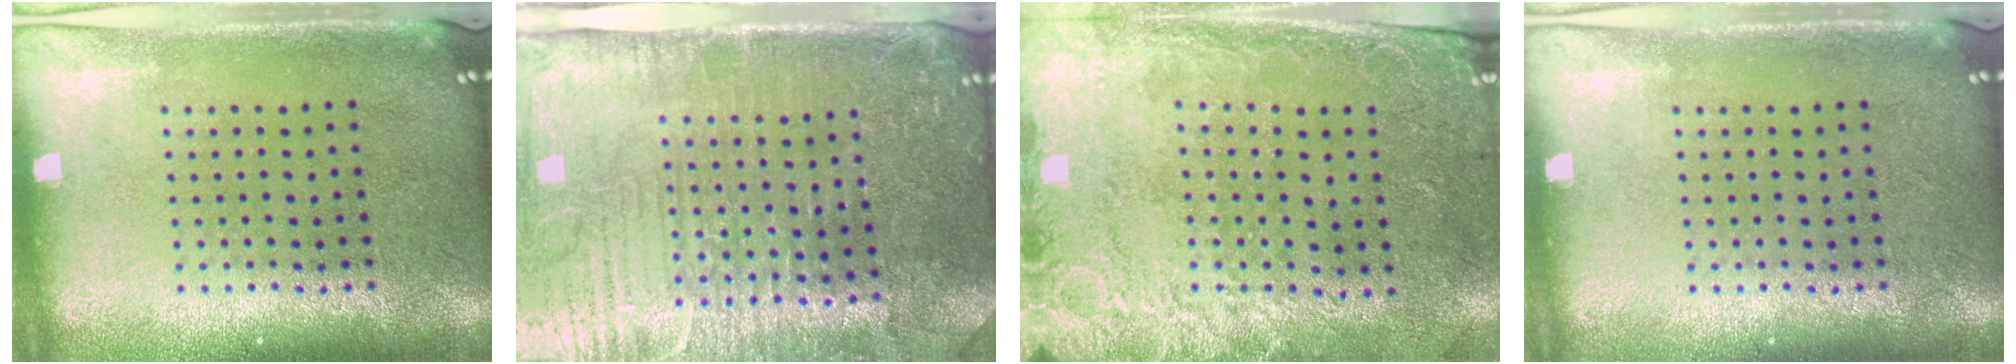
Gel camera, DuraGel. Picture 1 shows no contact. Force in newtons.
{"total": 4.8, "press": 4.4, "slide": 1.7}
{"total": 2.5, "press": 1.9, "slide": 1.6}
{"total": 0.0}